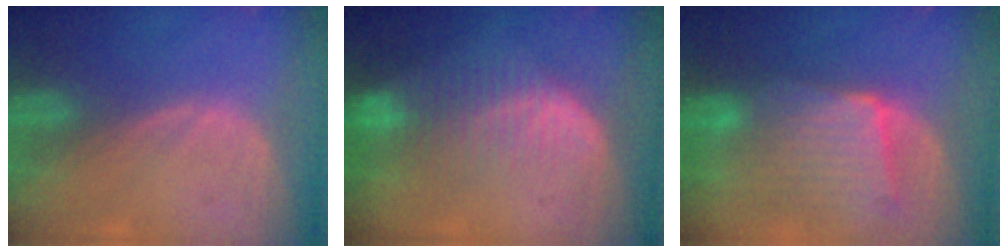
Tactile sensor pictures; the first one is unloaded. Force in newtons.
{"total": 8.3, "press": 7.1, "slide": 4.3}
{"total": 9.6, "press": 8.7, "slide": 4.1}